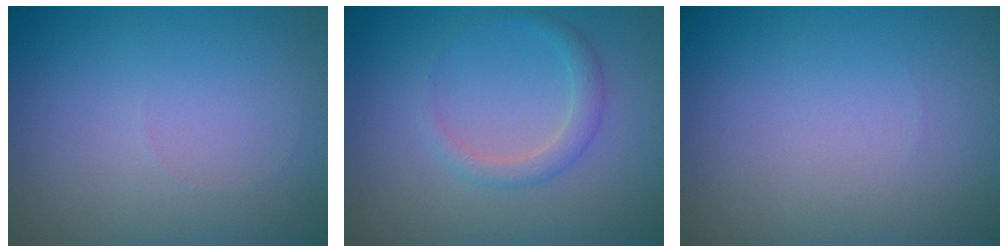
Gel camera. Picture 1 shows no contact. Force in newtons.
{"total": 1.8, "press": 1.8, "slide": 0.0}
{"total": 0.0}